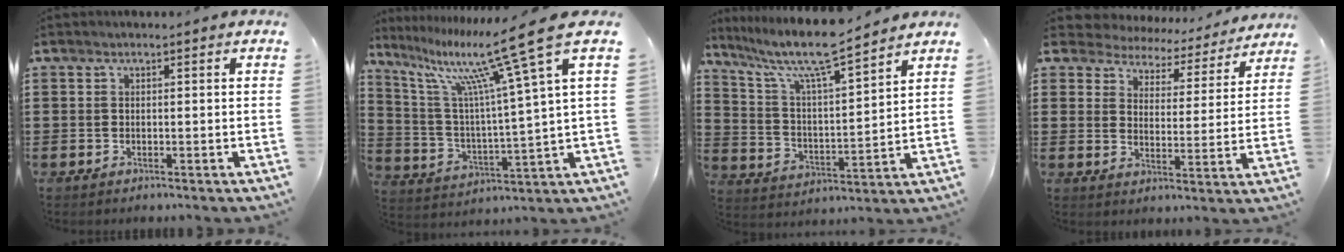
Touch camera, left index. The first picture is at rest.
{"total": 14.9, "force": [9.9, 0.5, 11.2], "torque": [-0.225, -0.058, 0.149]}
{"total": 9.4, "force": [7.8, 0.7, 5.2], "torque": [-0.130, -0.045, 0.129]}
{"total": 4.8, "force": [4.7, 0.9, -0.3], "torque": [-0.028, -0.035, 0.078]}